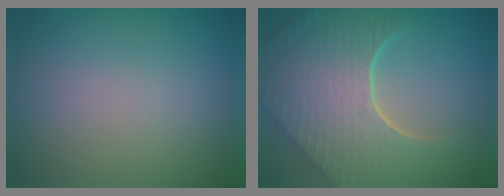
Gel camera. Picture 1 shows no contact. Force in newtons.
{"total": 9.4, "press": 6.6, "slide": 6.7}